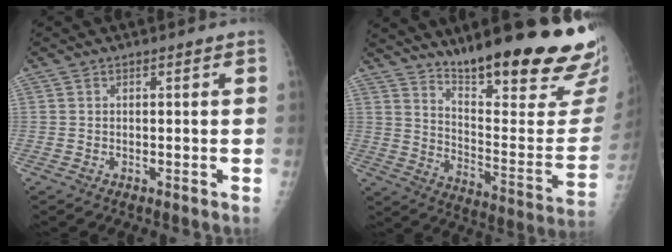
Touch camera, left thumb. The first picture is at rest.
{"total": 28.3, "force": [20.5, 5.2, 18.8], "torque": [-0.235, -0.131, 0.293]}